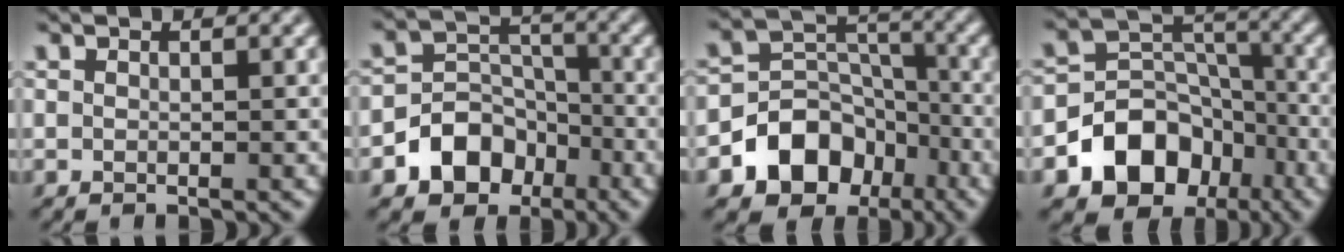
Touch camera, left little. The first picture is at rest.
{"total": 6.6, "force": [-3.5, 5.0, 2.4], "torque": [-0.017, 0.009, -0.080]}
{"total": 8.3, "force": [-4.4, 6.3, 3.2], "torque": [-0.042, 0.007, -0.090]}
{"total": 9.3, "force": [-4.7, 7.0, 3.8], "torque": [-0.053, 0.008, -0.095]}